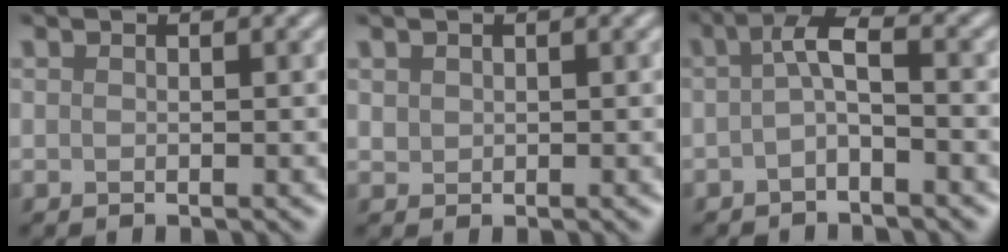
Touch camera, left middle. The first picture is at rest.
{"total": 0.8, "force": [0.4, 0.7, 0.2], "torque": [-0.006, -0.002, 0.012]}
{"total": 2.6, "force": [-0.8, 0.7, 2.4], "torque": [-0.047, 0.006, -0.020]}